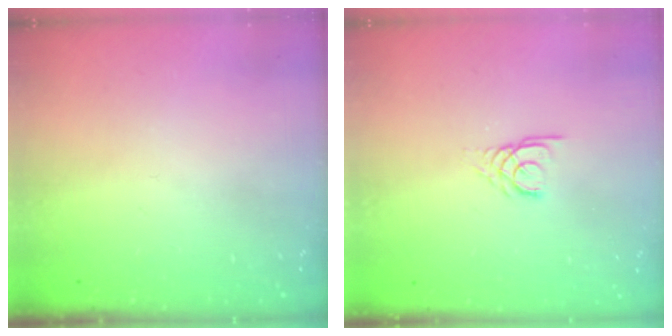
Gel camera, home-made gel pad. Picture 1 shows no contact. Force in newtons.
{"total": 2.2, "press": 2.2, "slide": 0.2}